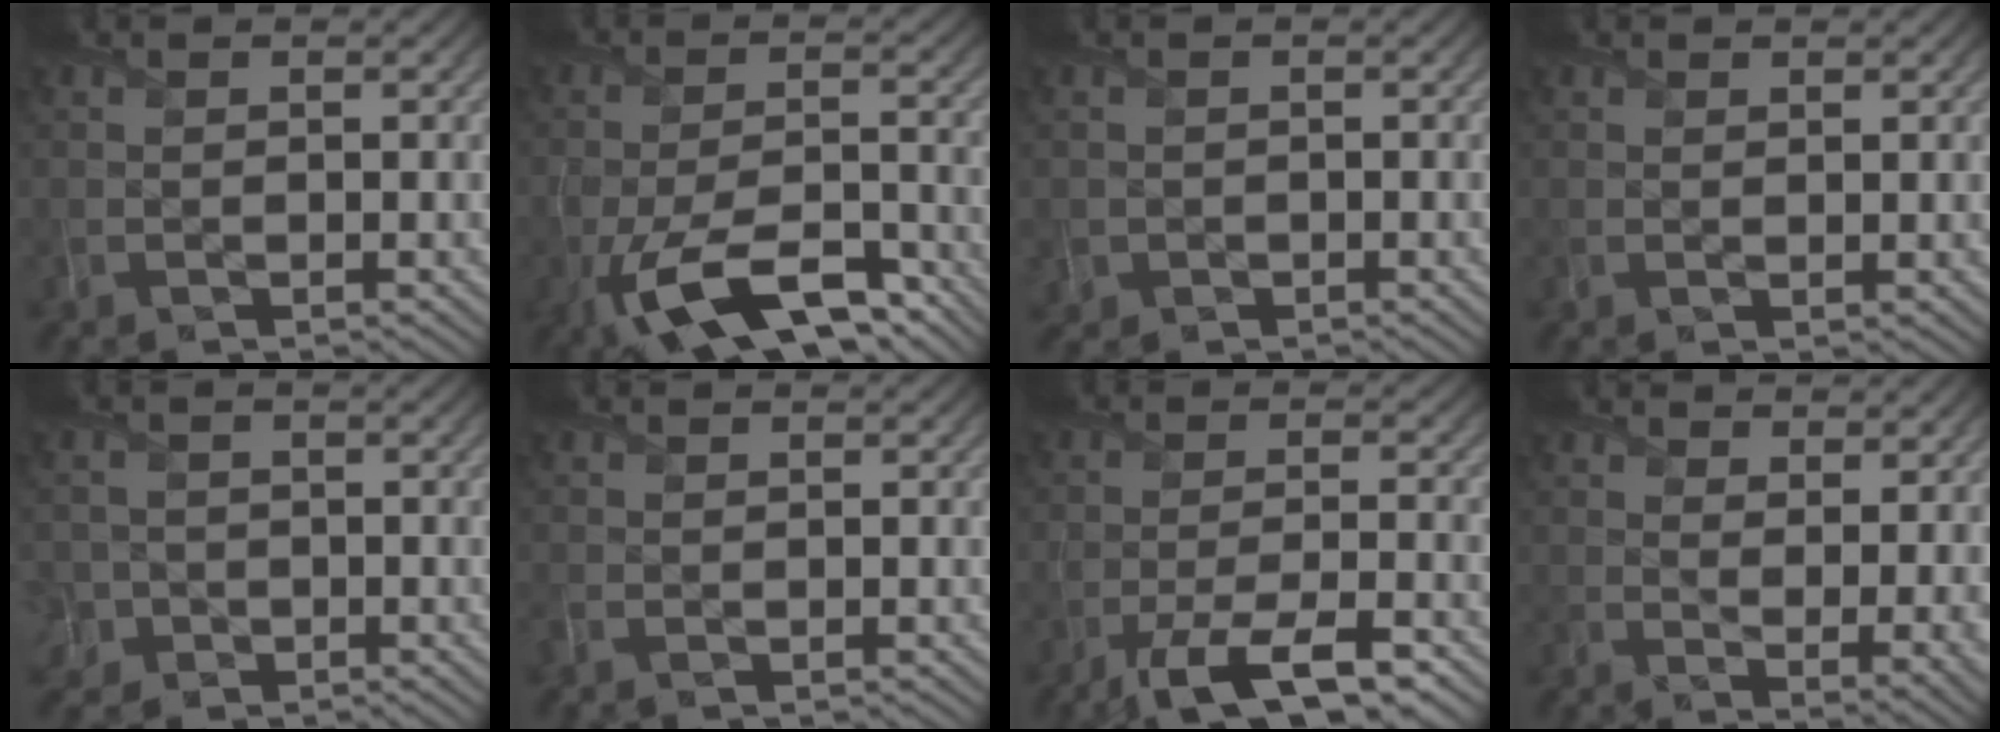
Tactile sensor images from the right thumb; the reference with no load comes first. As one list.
[{"total": 12.3, "force": [-7.5, 4.9, 8.4], "torque": [-0.160, -0.013, -0.136]}, {"total": 1.3, "force": [-0.5, 1.2, 0.0], "torque": [0.004, -0.007, -0.012]}, {"total": 1.1, "force": [0.8, 0.2, 0.7], "torque": [-0.014, -0.005, 0.014]}, {"total": 4.1, "force": [-1.8, 3.5, 1.1], "torque": [-0.031, -0.002, -0.044]}, {"total": 1.2, "force": [-0.8, 0.4, 0.7], "torque": [-0.025, -0.010, -0.022]}, {"total": 8.4, "force": [-5.8, 2.1, 5.7], "torque": [-0.102, -0.001, -0.103]}, {"total": 7.3, "force": [4.2, 2.7, 5.3], "torque": [-0.086, -0.008, 0.079]}]